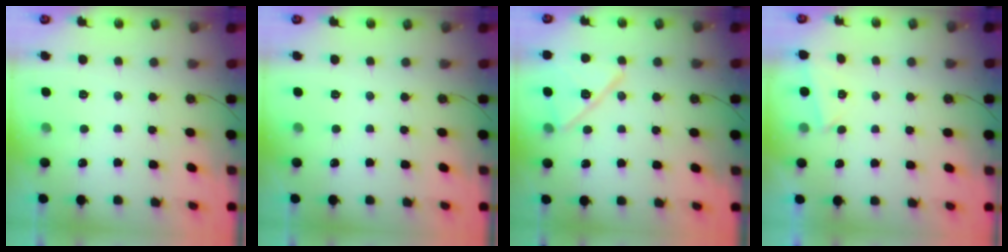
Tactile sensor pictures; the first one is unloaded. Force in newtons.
{"total": 0.0}
{"total": 13.9, "press": 13.8, "slide": 1.4}
{"total": 1.9, "press": 1.7, "slide": 0.7}